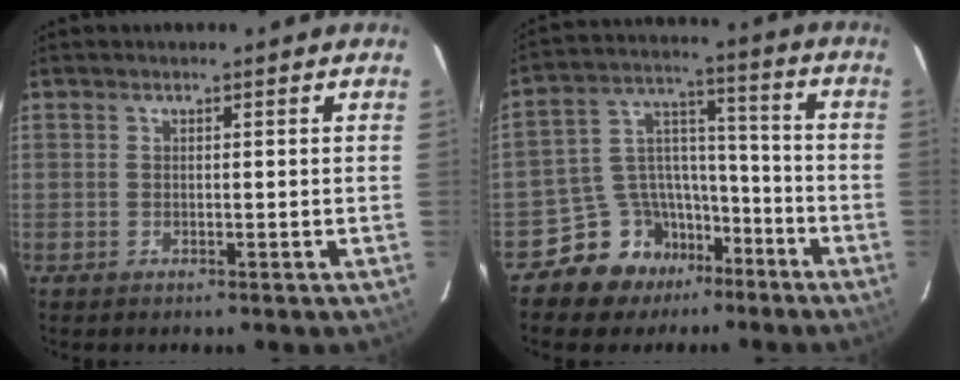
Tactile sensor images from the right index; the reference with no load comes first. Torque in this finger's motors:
{"motor_torque": [0.00, -0.38, -0.37, -0.21]}